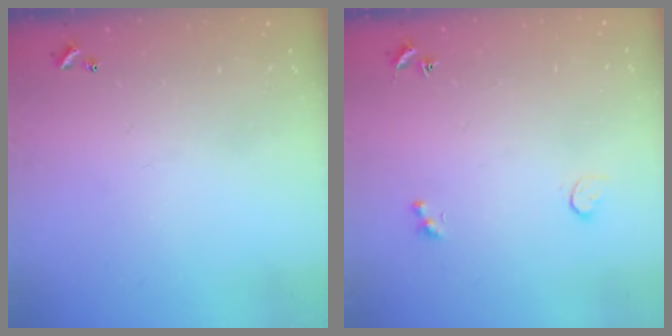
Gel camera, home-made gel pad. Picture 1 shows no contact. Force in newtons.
{"total": 3.3, "press": 3.0, "slide": 1.3}